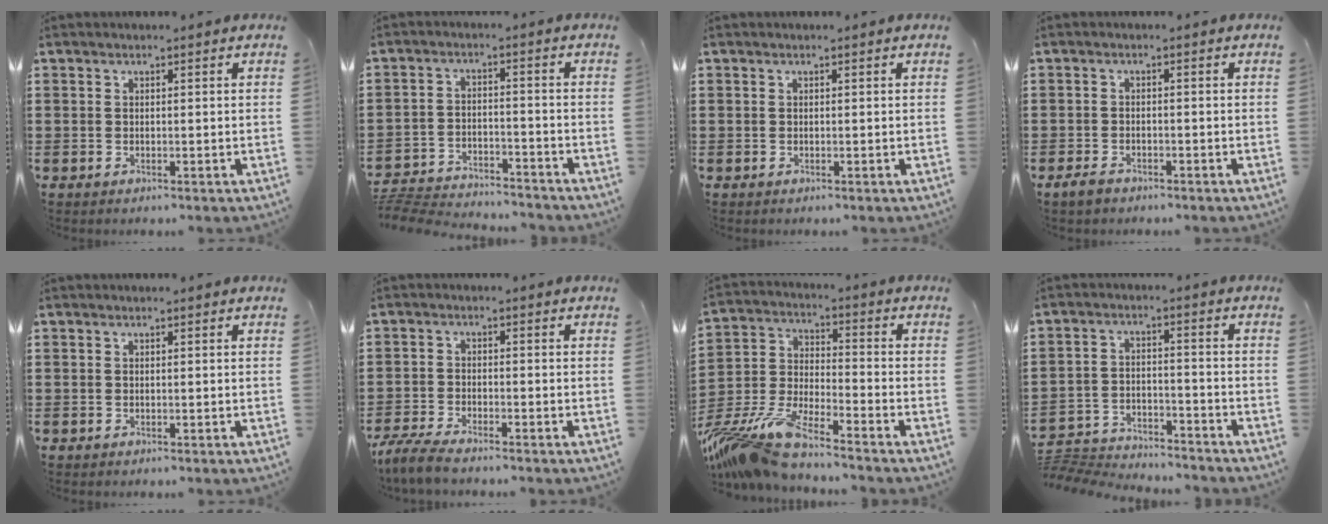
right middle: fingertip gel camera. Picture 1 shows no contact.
{"total": 5.1, "force": [-5.0, 0.5, 0.7], "torque": [-0.028, 0.000, -0.106]}
{"total": 0.0}
{"total": 1.9, "force": [-1.4, 0.8, 0.9], "torque": [-0.028, -0.003, -0.030]}
{"total": 0.0}
{"total": 3.9, "force": [-3.6, 0.1, 1.6], "torque": [-0.056, -0.016, -0.078]}
{"total": 11.1, "force": [-10.1, 0.5, 4.6], "torque": [-0.118, -0.004, -0.210]}
{"total": 4.7, "force": [-4.7, 0.6, 0.5], "torque": [-0.019, 0.003, -0.099]}